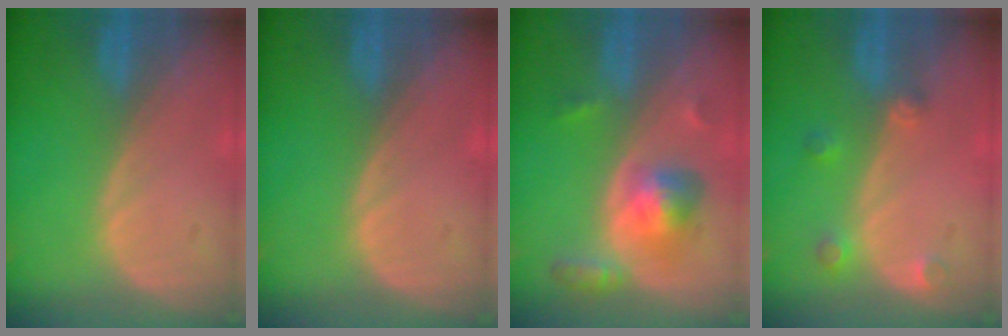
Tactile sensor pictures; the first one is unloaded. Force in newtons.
{"total": 0.0}
{"total": 5.5, "press": 5.5, "slide": 0.2}
{"total": 2.6, "press": 2.6, "slide": 0.4}